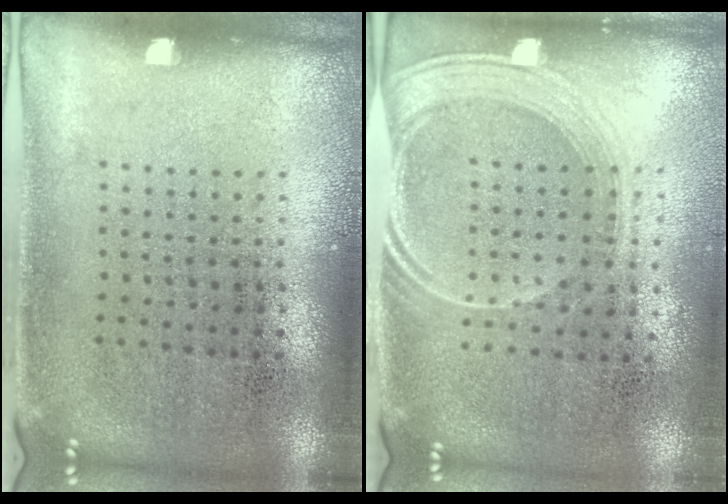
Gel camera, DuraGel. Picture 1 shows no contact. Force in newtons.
{"total": 1.8, "press": 1.6, "slide": 1.0}